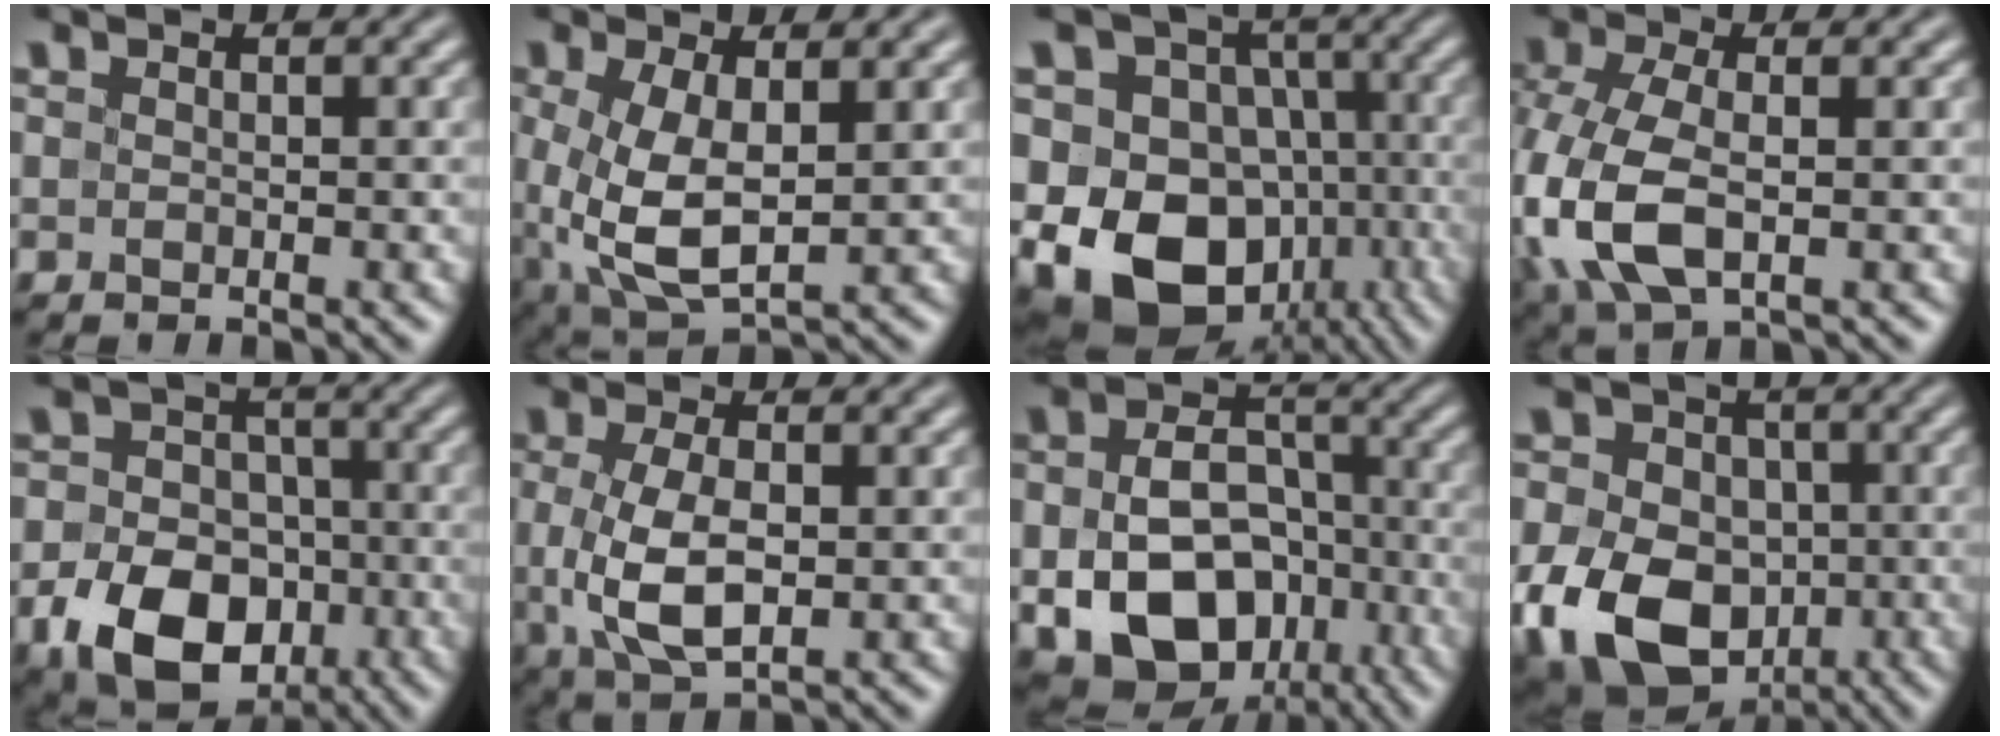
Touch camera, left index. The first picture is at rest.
{"total": 6.8, "force": [0.0, 3.2, 6.0], "torque": [-0.144, -0.010, 0.006]}
{"total": 15.0, "force": [-4.6, 12.3, 7.4], "torque": [-0.123, 0.000, -0.089]}
{"total": 8.2, "force": [-1.7, 4.4, 6.7], "torque": [-0.169, -0.011, -0.038]}
{"total": 9.6, "force": [-3.9, 6.9, 5.4], "torque": [-0.097, -0.017, -0.072]}
{"total": 5.9, "force": [-0.3, 2.7, 5.2], "torque": [-0.118, -0.007, -0.002]}
{"total": 13.2, "force": [-4.2, 9.8, 7.8], "torque": [-0.115, -0.034, -0.076]}
{"total": 13.1, "force": [-3.8, 9.9, 7.7], "torque": [-0.138, -0.026, -0.083]}